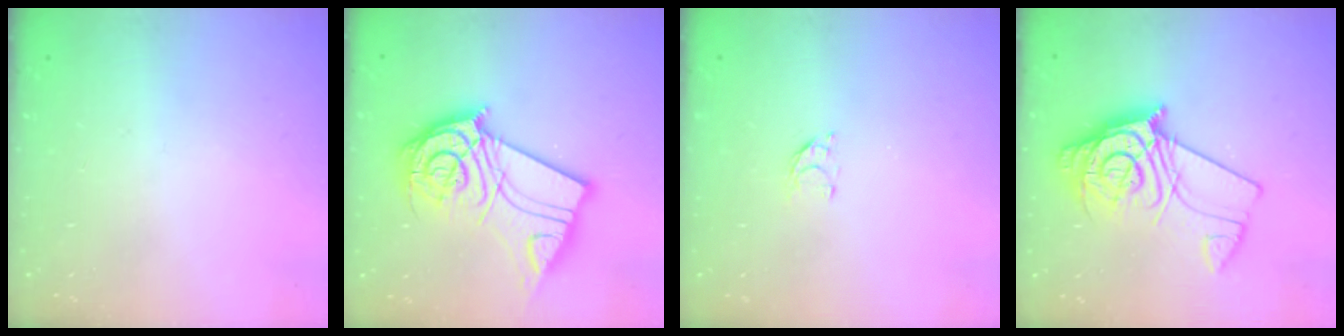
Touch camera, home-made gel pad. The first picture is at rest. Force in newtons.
{"total": 16.8, "press": 16.8, "slide": 1.8}
{"total": 2.9, "press": 2.9, "slide": 0.2}
{"total": 14.0, "press": 13.9, "slide": 1.6}